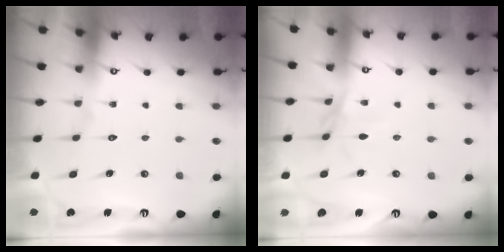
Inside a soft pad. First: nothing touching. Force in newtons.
{"total": 2.4, "press": 2.3, "slide": 0.4}